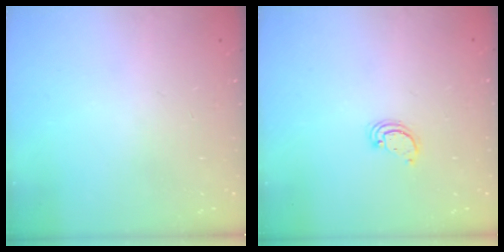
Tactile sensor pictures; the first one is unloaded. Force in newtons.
{"total": 2.6, "press": 2.6, "slide": 0.2}